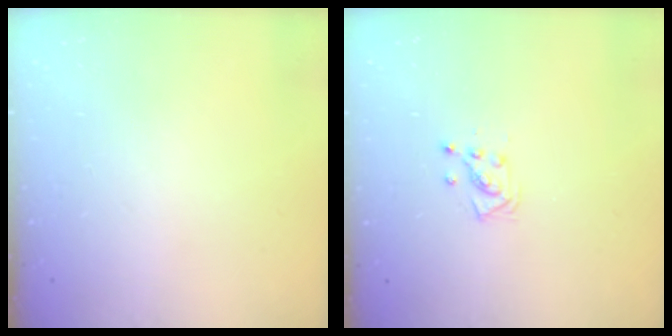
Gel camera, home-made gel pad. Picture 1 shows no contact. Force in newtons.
{"total": 3.3, "press": 3.2, "slide": 0.5}